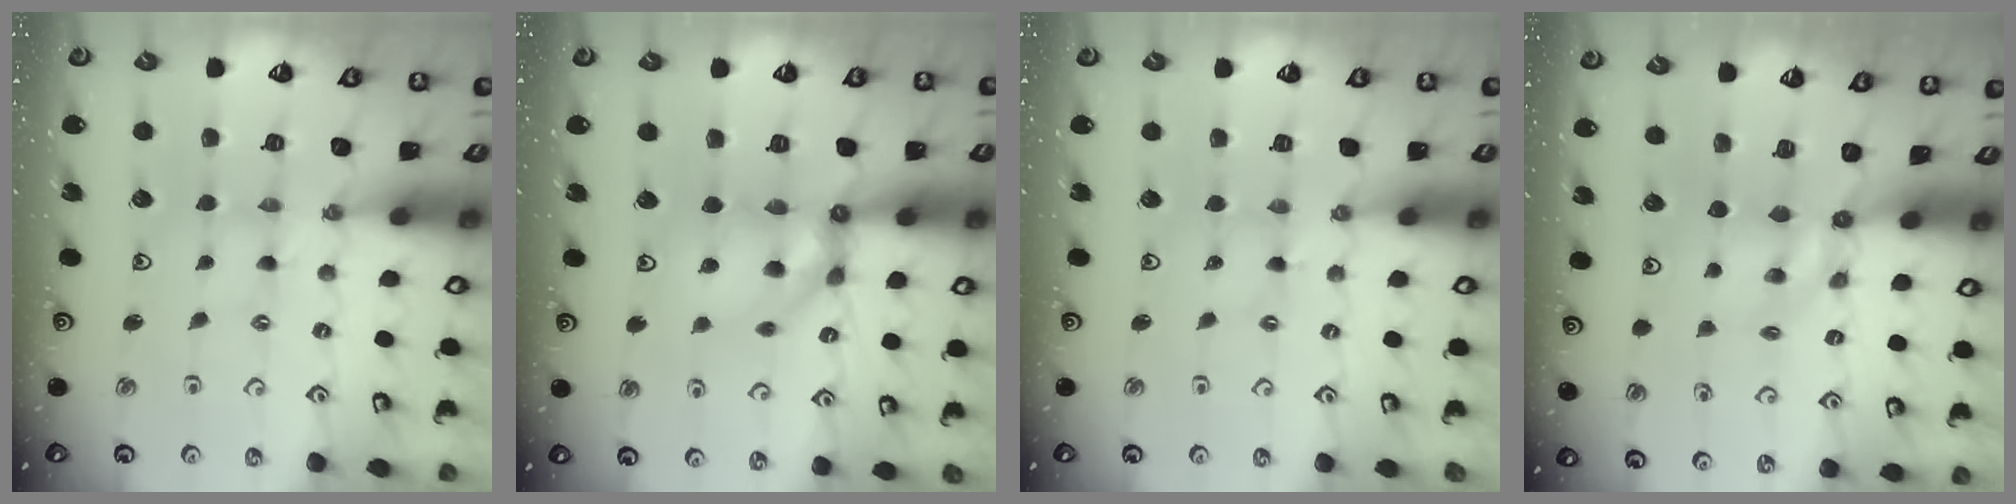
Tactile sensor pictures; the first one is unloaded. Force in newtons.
{"total": 11.4, "press": 11.3, "slide": 1.8}
{"total": 0.7, "press": 0.7, "slide": 0.1}
{"total": 5.4, "press": 5.4, "slide": 0.1}